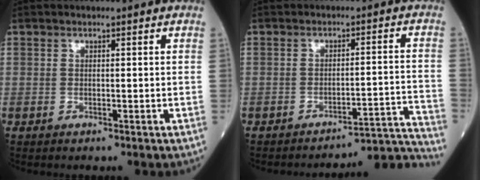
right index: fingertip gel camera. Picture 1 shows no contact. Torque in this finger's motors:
{"motor_torque": [-0.45, -0.45, 0.08, 0.02]}